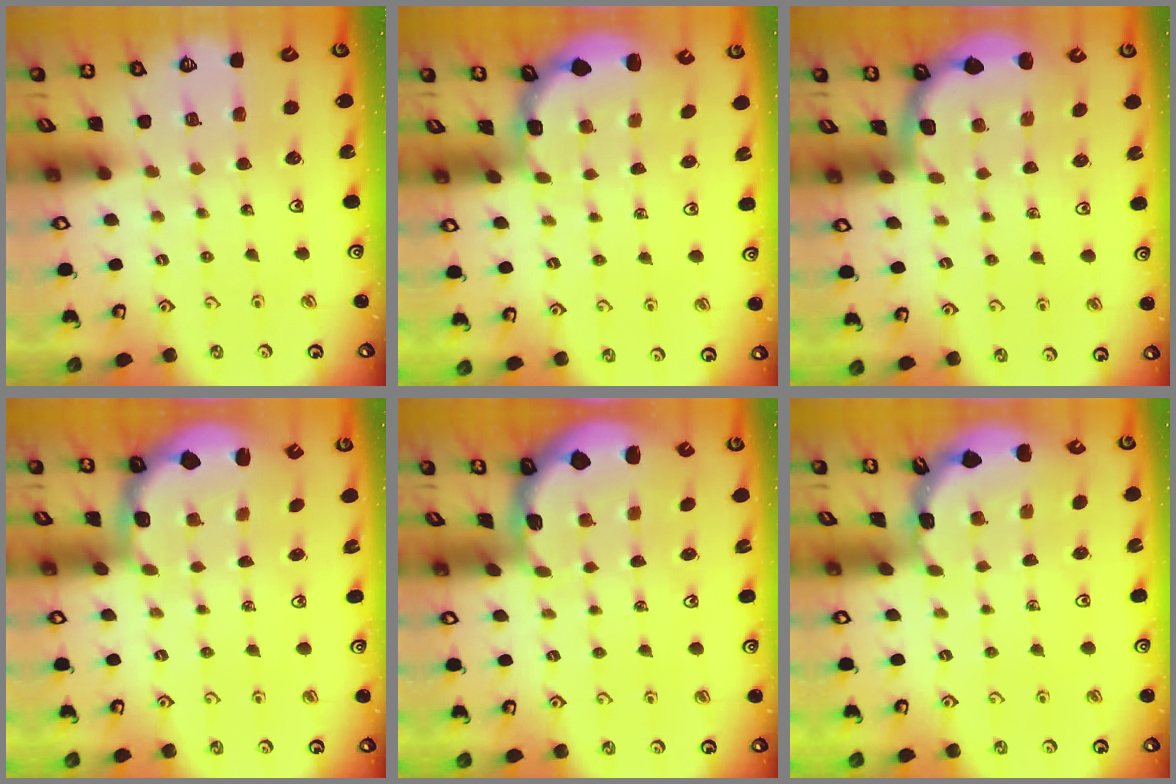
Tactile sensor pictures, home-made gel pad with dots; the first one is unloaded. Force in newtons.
{"total": 1.9, "press": 1.5, "slide": 1.1}
{"total": 1.6, "press": 1.6, "slide": 0.2}
{"total": 2.5, "press": 1.1, "slide": 2.2}
{"total": 0.8, "press": 0.8, "slide": 0.2}
{"total": 1.8, "press": 1.8, "slide": 0.1}